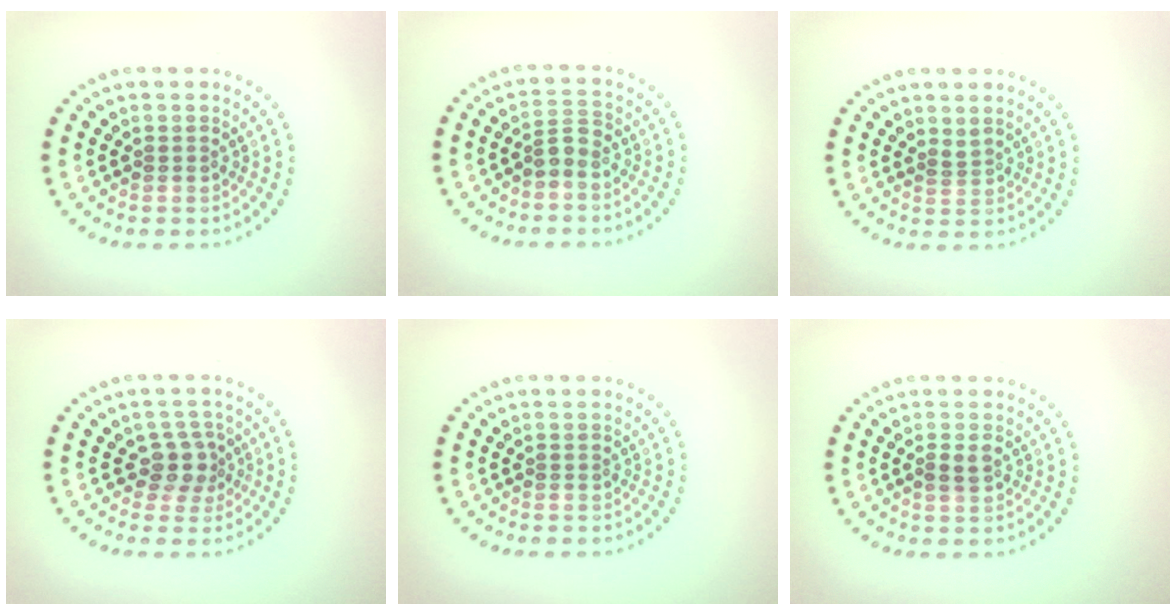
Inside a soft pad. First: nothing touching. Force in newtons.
{"total": 1.8, "press": 1.5, "slide": 1.0}
{"total": 0.7, "press": 0.4, "slide": 0.6}
{"total": 2.5, "press": 2.0, "slide": 1.5}
{"total": 0.0}
{"total": 1.3, "press": 1.2, "slide": 0.4}